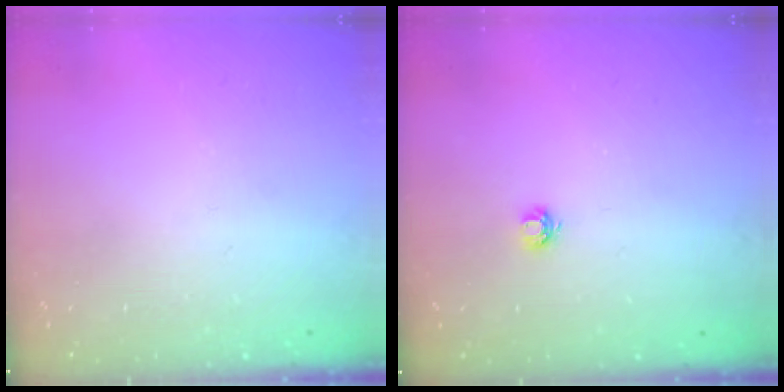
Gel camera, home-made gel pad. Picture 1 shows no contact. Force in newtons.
{"total": 3.9, "press": 3.9, "slide": 0.5}